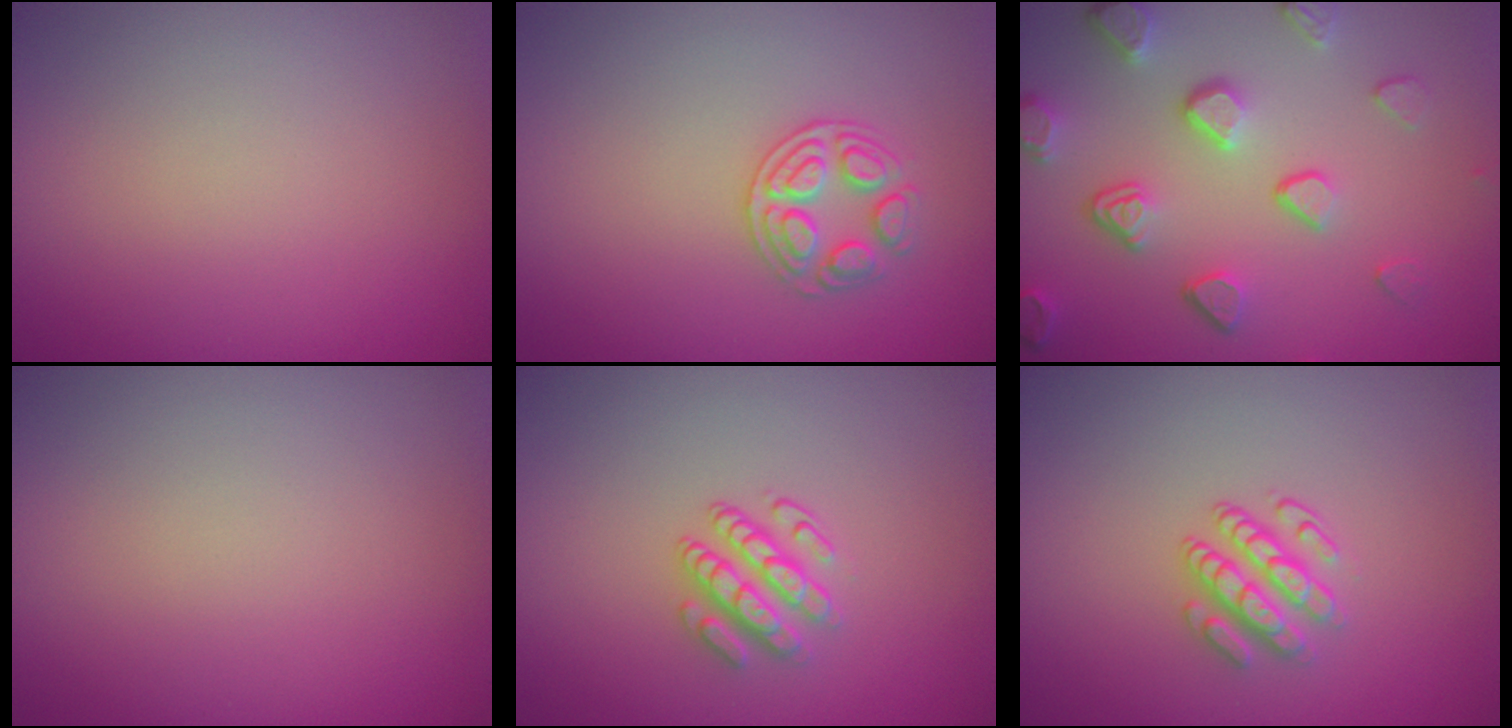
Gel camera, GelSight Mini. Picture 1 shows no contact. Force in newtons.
{"total": 2.5, "press": 2.4, "slide": 0.6}
{"total": 5.2, "press": 4.1, "slide": 3.2}
{"total": 0.0}
{"total": 3.0, "press": 2.4, "slide": 1.6}
{"total": 3.0, "press": 2.4, "slide": 1.6}